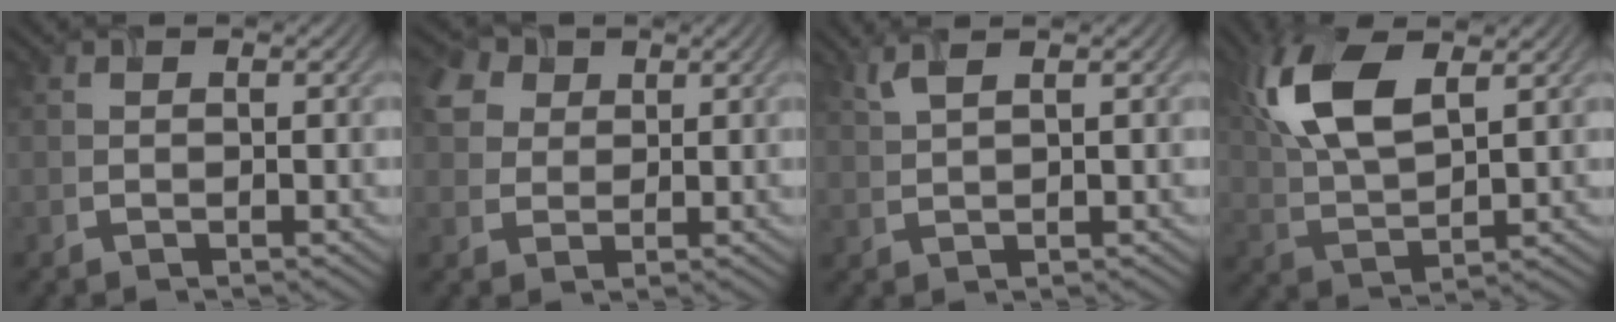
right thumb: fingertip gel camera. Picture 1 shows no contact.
{"total": 5.4, "force": [2.3, 4.2, 2.6], "torque": [-0.080, 0.013, 0.042]}
{"total": 2.7, "force": [1.8, 0.4, 1.9], "torque": [-0.048, 0.008, 0.045]}
{"total": 11.4, "force": [4.6, 5.1, 9.0], "torque": [-0.217, 0.011, 0.092]}